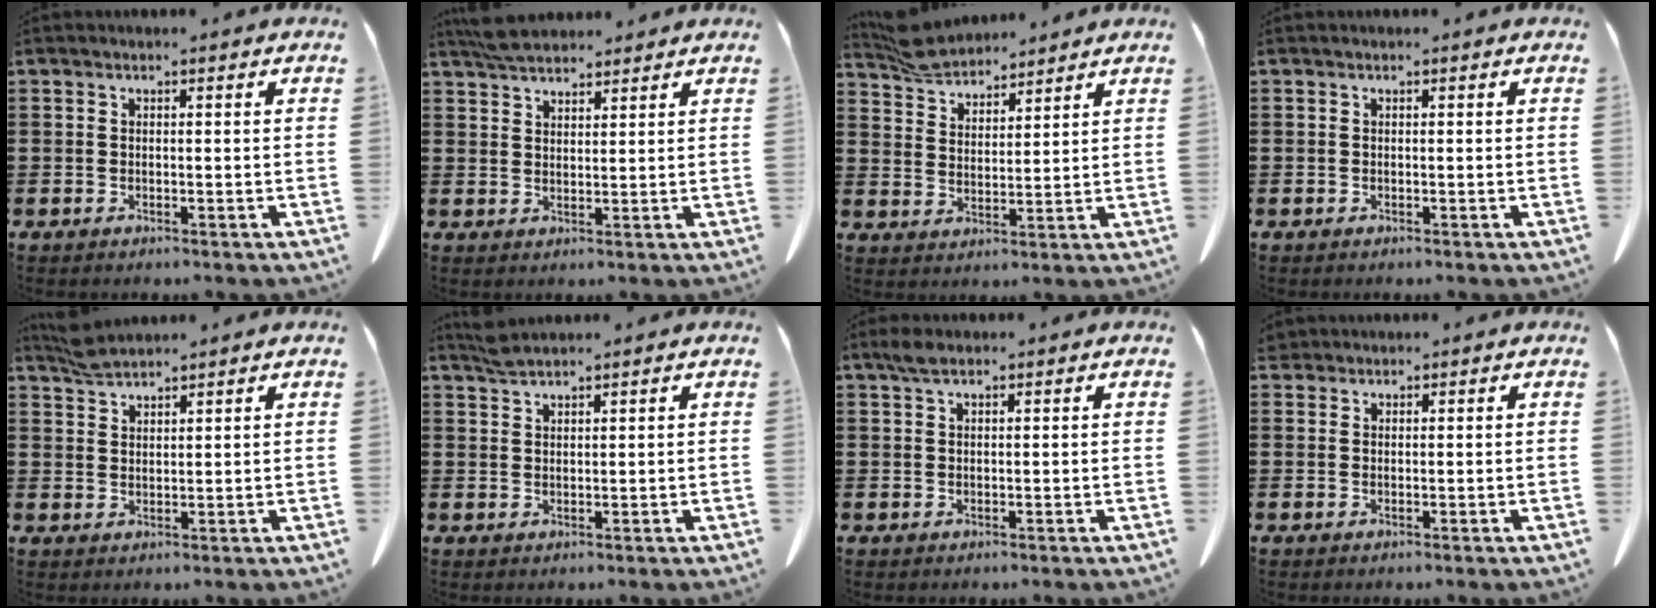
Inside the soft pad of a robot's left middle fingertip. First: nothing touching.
{"total": 3.7, "force": [3.5, 1.0, 0.9], "torque": [-0.027, -0.005, 0.068]}
{"total": 5.8, "force": [5.5, 1.7, 1.0], "torque": [-0.041, -0.015, 0.105]}
{"total": 0.0}
{"total": 3.0, "force": [2.8, 0.5, 0.8], "torque": [-0.025, -0.003, 0.054]}
{"total": 2.1, "force": [2.0, 0.3, 0.7], "torque": [-0.018, 0.000, 0.038]}
{"total": 2.2, "force": [1.4, 0.8, 1.5], "torque": [-0.033, 0.004, 0.025]}
{"total": 1.3, "force": [1.2, 0.5, 0.1], "torque": [-0.007, 0.003, 0.025]}